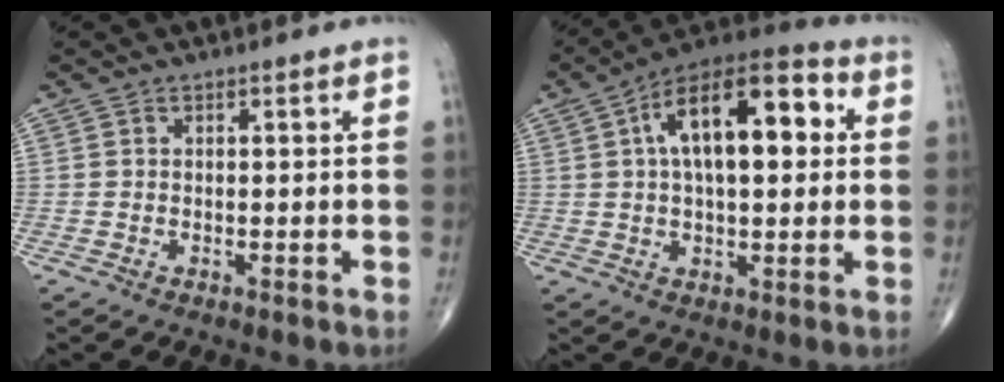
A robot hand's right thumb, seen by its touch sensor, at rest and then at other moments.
{"total": 18.2, "force": [3.8, 8.4, 15.6], "torque": [-0.229, 0.029, 0.050]}